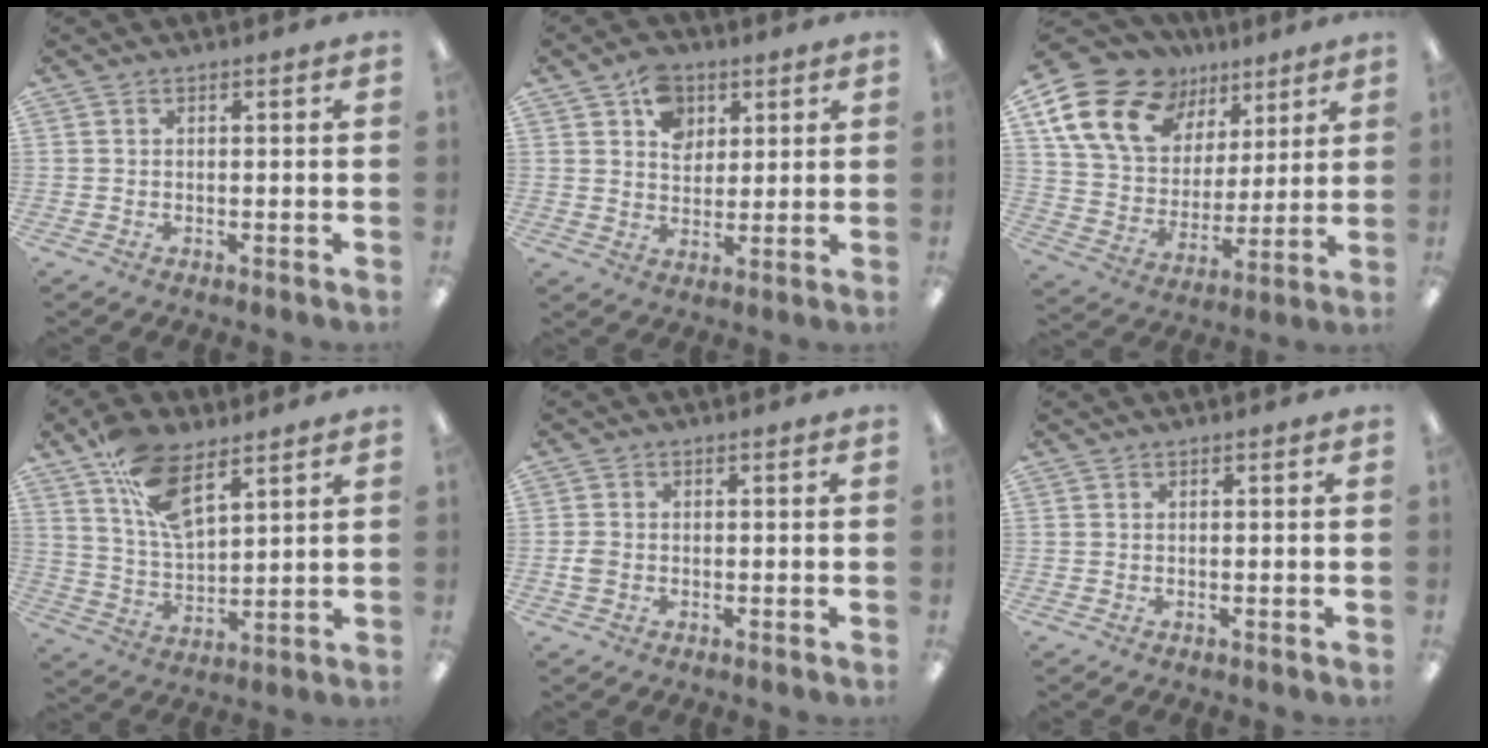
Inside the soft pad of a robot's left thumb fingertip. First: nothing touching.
{"total": 8.2, "force": [4.5, 6.1, 3.2], "torque": [-0.043, -0.008, 0.079]}
{"total": 19.5, "force": [11.4, 13.0, 9.1], "torque": [-0.187, -0.050, 0.216]}
{"total": 13.8, "force": [8.4, 6.6, 8.9], "torque": [-0.162, -0.028, 0.155]}
{"total": 2.4, "force": [-0.6, 1.9, 1.3], "torque": [-0.021, 0.004, -0.012]}
{"total": 0.0}